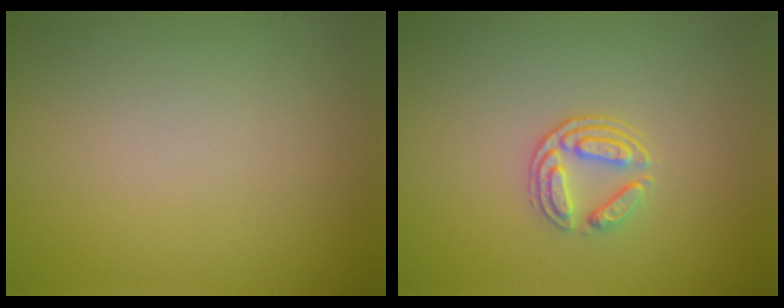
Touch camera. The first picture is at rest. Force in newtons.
{"total": 2.4, "press": 1.9, "slide": 1.5}